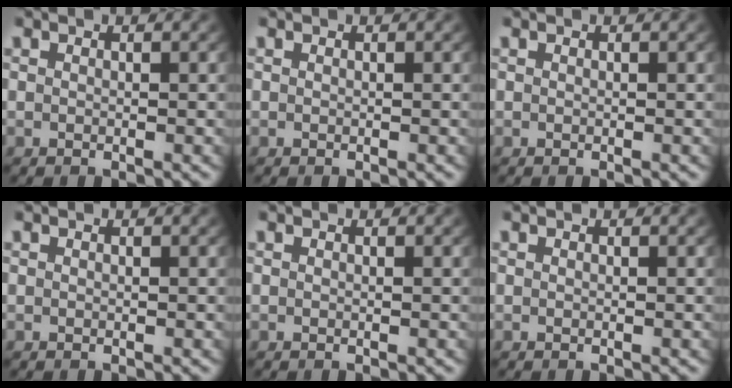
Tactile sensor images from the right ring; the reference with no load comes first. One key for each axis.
{"total": 0.0}
{"total": 0.0}
{"total": 0.0}
{"total": 0.0}
{"total": 0.0}